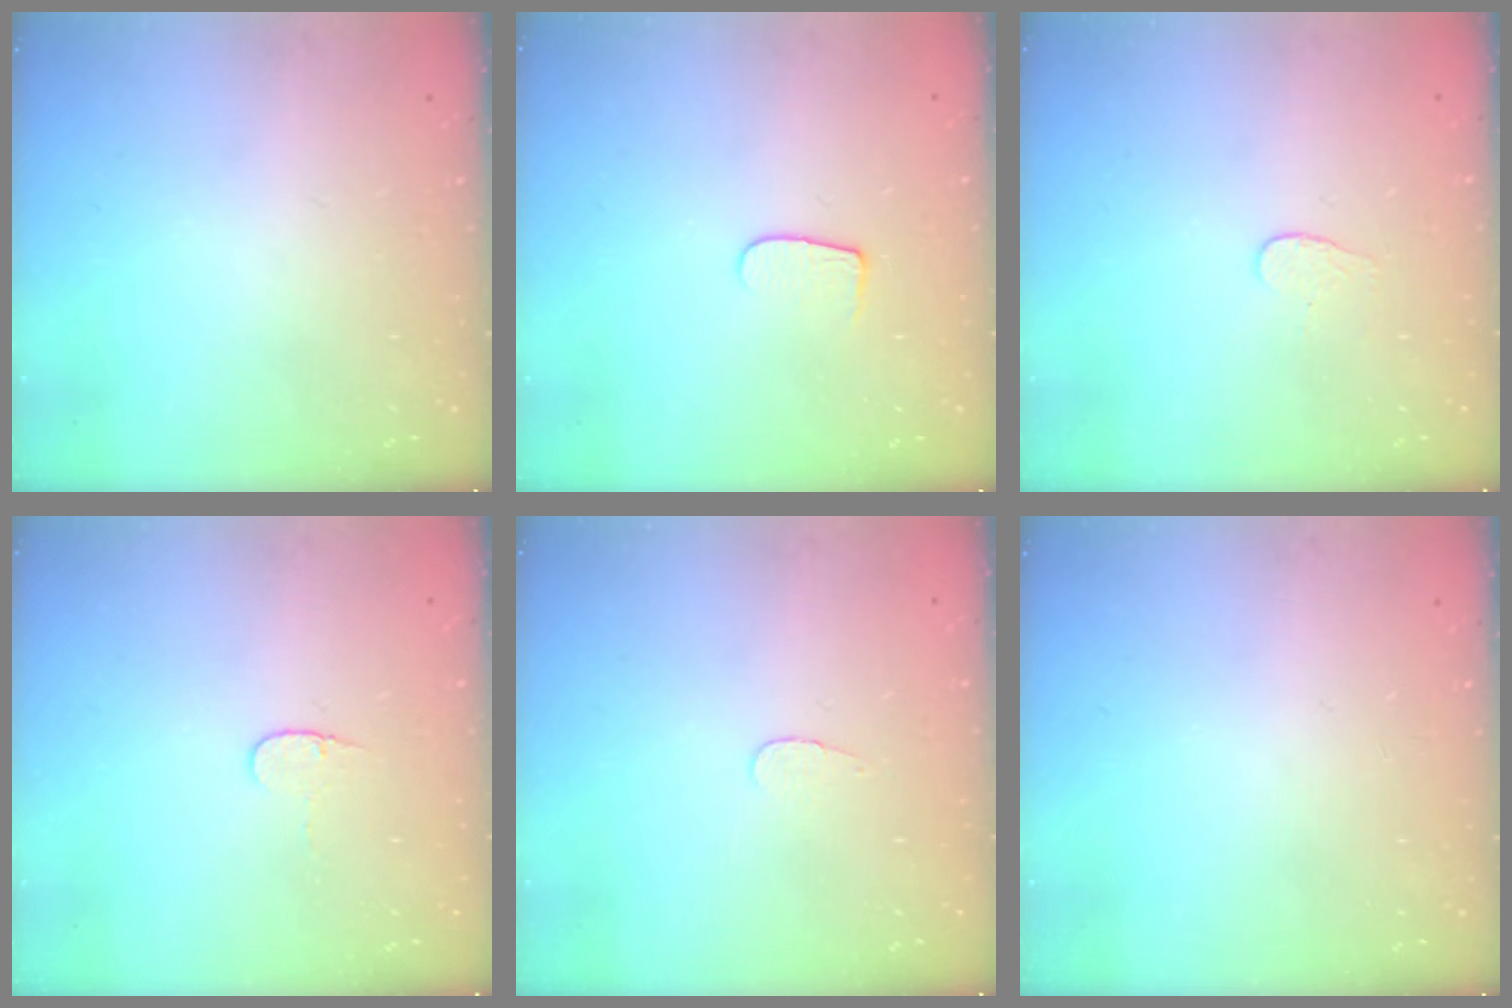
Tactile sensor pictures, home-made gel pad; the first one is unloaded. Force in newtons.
{"total": 5.9, "press": 5.9, "slide": 0.6}
{"total": 3.4, "press": 3.4, "slide": 0.3}
{"total": 3.7, "press": 3.7, "slide": 0.4}
{"total": 2.8, "press": 2.8, "slide": 0.3}
{"total": 0.0}